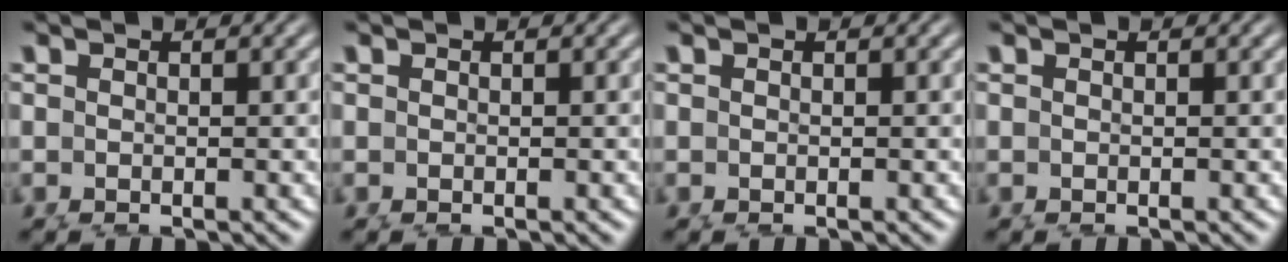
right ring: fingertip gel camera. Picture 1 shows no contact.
{"total": 0.0}
{"total": 0.0}
{"total": 0.0}